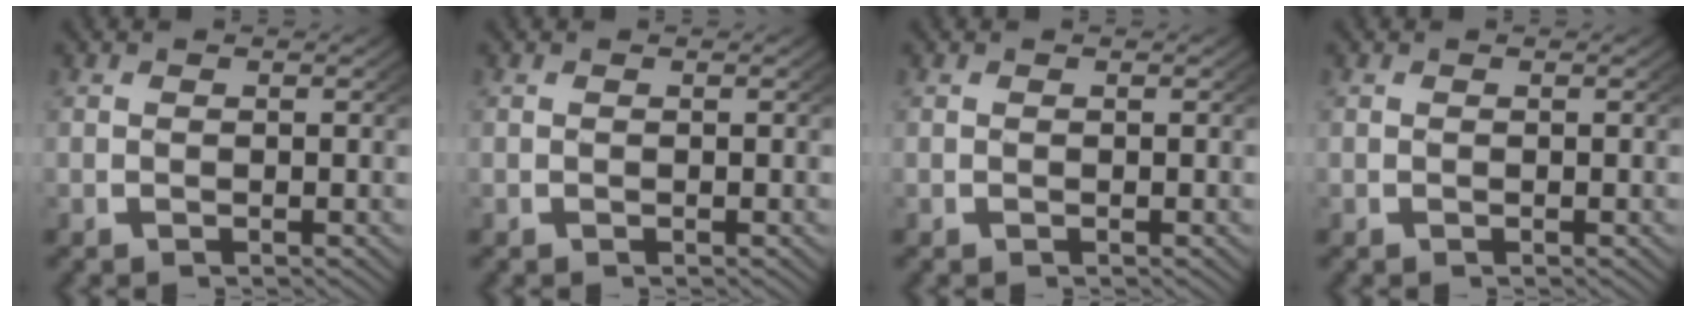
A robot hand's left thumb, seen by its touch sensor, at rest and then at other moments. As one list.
[{"total": 0.0}, {"total": 0.0}, {"total": 0.0}]